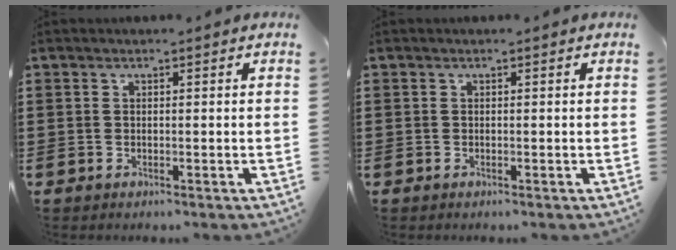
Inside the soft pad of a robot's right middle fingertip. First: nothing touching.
{"total": 0.0}